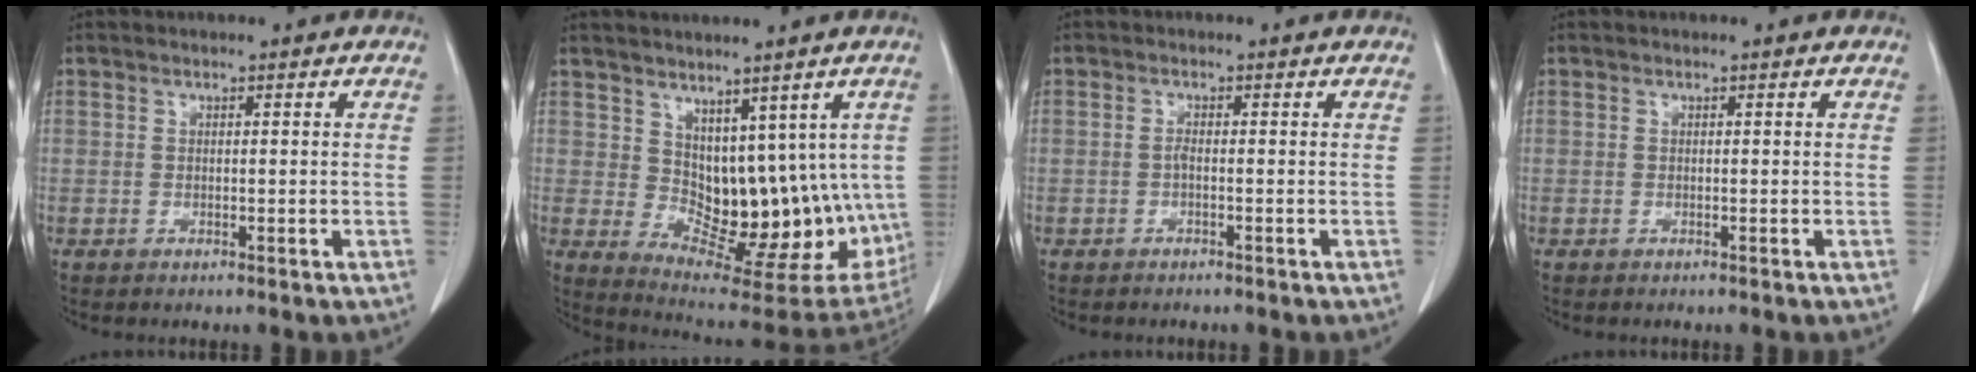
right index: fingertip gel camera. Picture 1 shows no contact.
{"total": 14.5, "force": [2.8, 8.4, 11.4], "torque": [-0.146, -0.007, 0.072]}
{"total": 0.6, "force": [-0.1, 0.1, 0.6], "torque": [-0.007, 0.004, -0.003]}
{"total": 0.0}